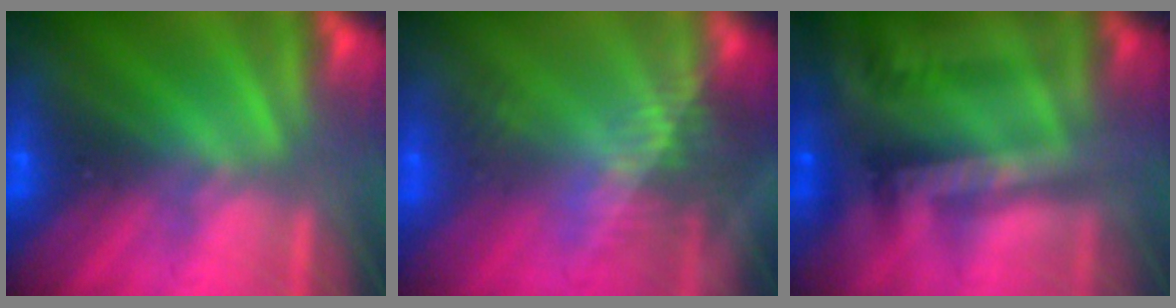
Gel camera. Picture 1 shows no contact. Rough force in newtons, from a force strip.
{"total": 2.4}
{"total": 2.4}